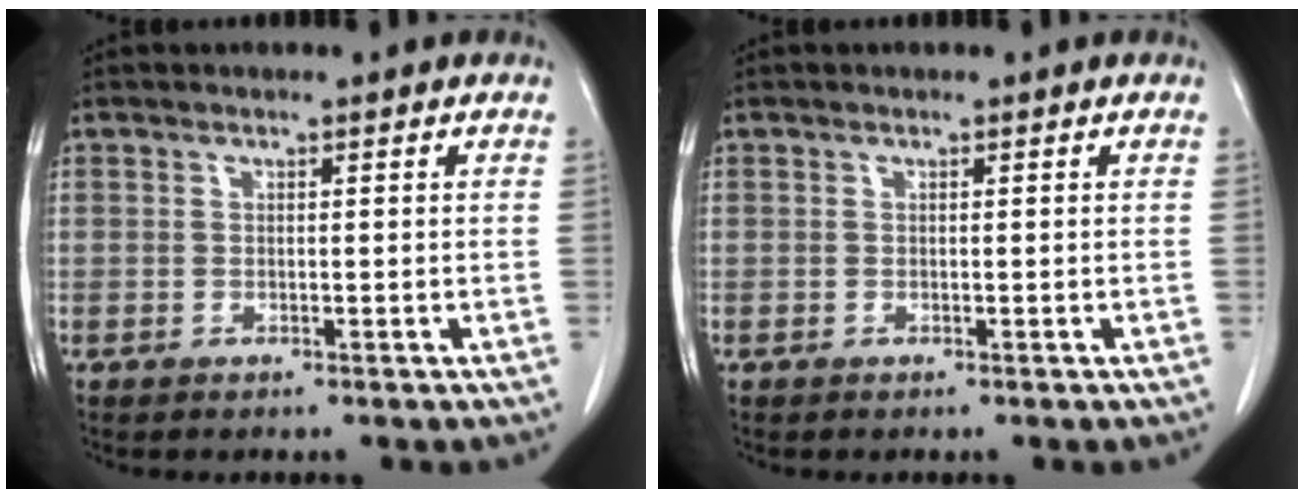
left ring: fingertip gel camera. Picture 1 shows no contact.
{"total": 0.0}